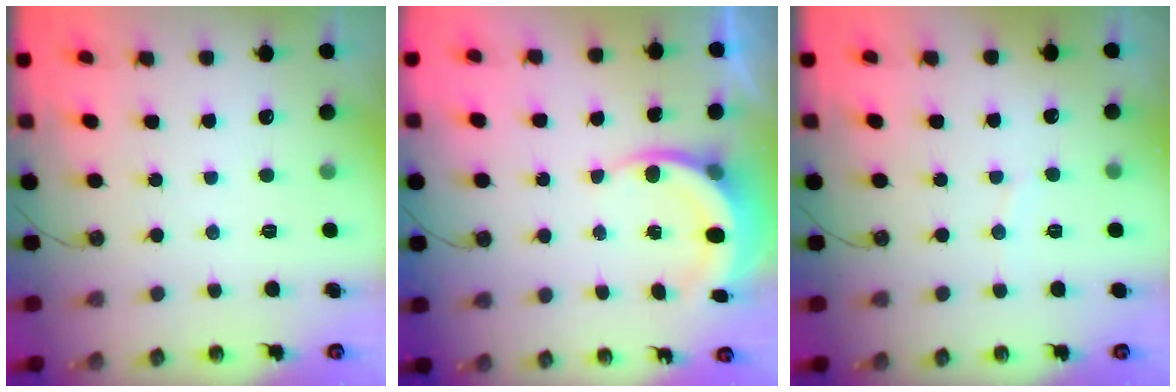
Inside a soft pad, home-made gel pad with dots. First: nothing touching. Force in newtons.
{"total": 5.5, "press": 5.2, "slide": 1.9}
{"total": 2.8, "press": 2.8, "slide": 0.4}